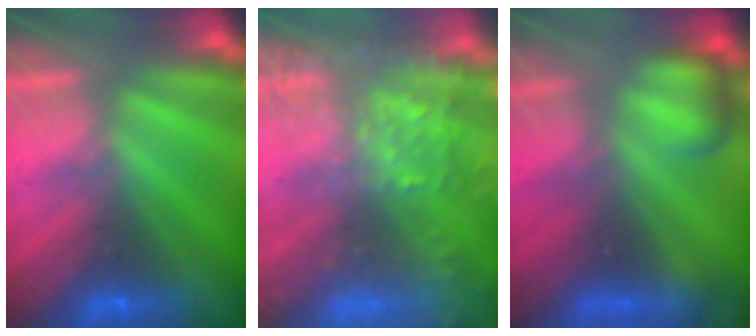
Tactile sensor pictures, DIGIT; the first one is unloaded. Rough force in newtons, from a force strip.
{"total": 7.6}
{"total": 6.5}